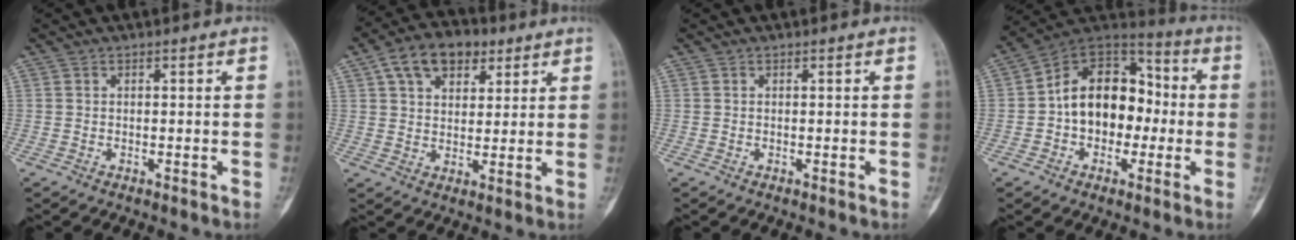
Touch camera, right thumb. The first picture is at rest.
{"total": 11.2, "force": [5.5, 7.1, 6.8], "torque": [-0.083, -0.002, 0.086]}
{"total": 0.0}
{"total": 16.0, "force": [-1.2, 11.5, 11.0], "torque": [-0.129, 0.049, -0.032]}